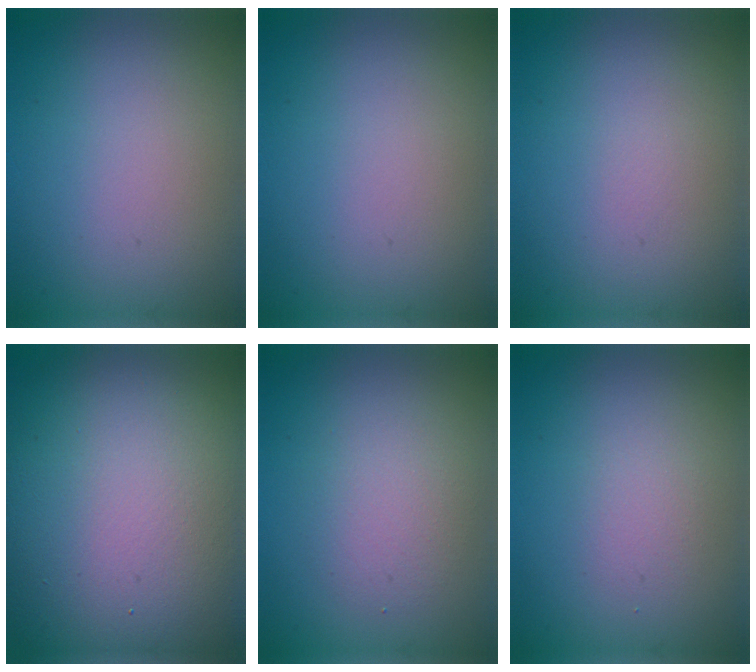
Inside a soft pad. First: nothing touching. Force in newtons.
{"total": 0.0}
{"total": 0.0}
{"total": 20.5, "press": 20.4, "slide": 1.1}
{"total": 2.5, "press": 2.5, "slide": 0.2}
{"total": 1.3, "press": 1.3, "slide": 0.1}